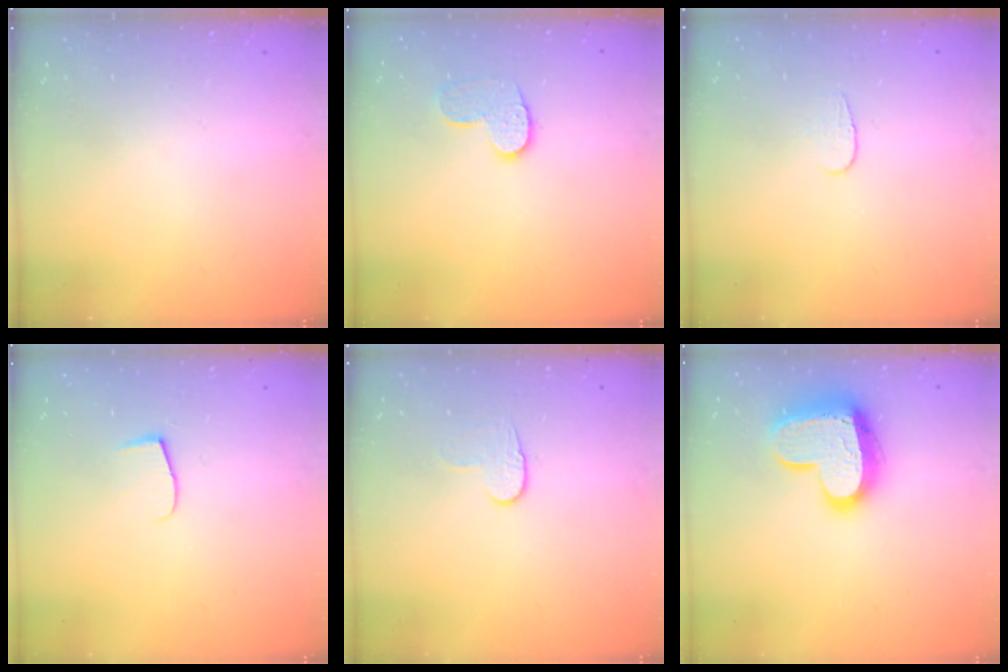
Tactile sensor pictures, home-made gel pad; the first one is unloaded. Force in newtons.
{"total": 8.3, "press": 8.3, "slide": 0.4}
{"total": 3.8, "press": 3.8, "slide": 0.4}
{"total": 5.5, "press": 5.5, "slide": 0.6}
{"total": 6.1, "press": 6.1, "slide": 0.5}
{"total": 16.2, "press": 16.1, "slide": 1.4}